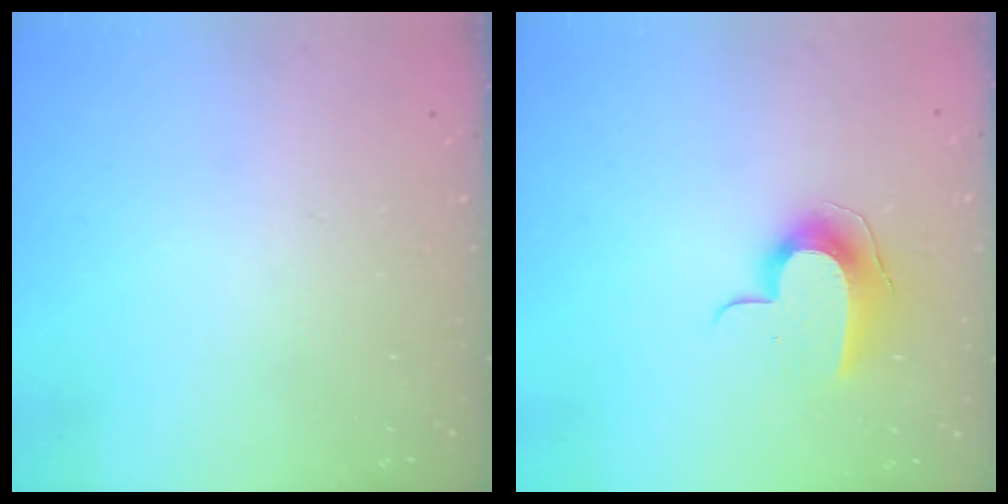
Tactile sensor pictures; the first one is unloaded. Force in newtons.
{"total": 9.5, "press": 9.5, "slide": 0.4}